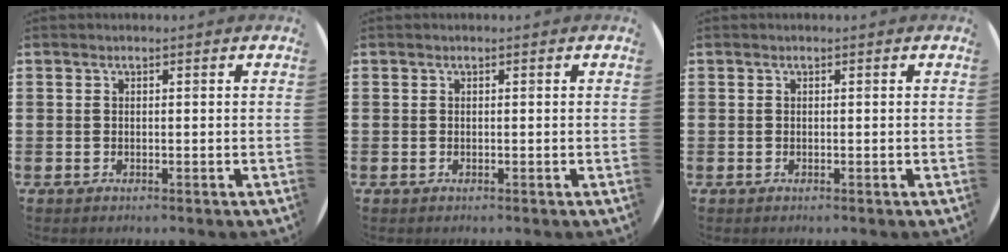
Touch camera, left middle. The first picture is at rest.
{"total": 0.0}
{"total": 0.0}